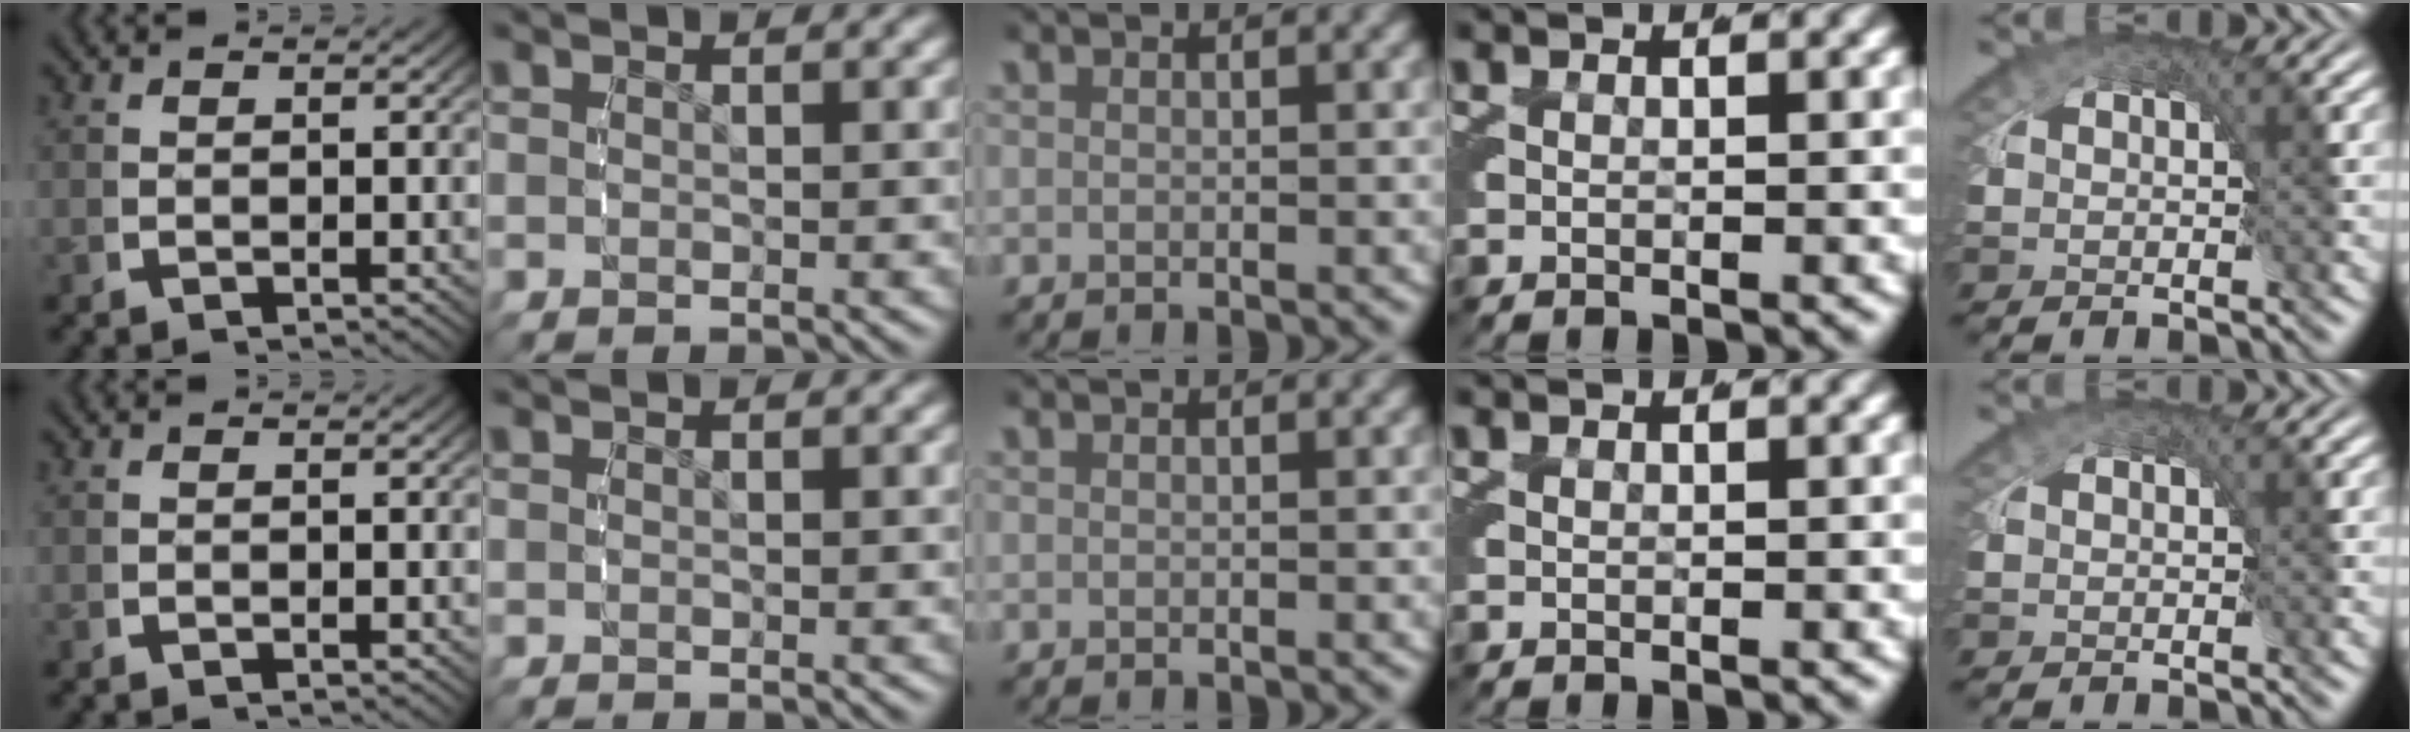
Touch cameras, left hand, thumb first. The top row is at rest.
{}